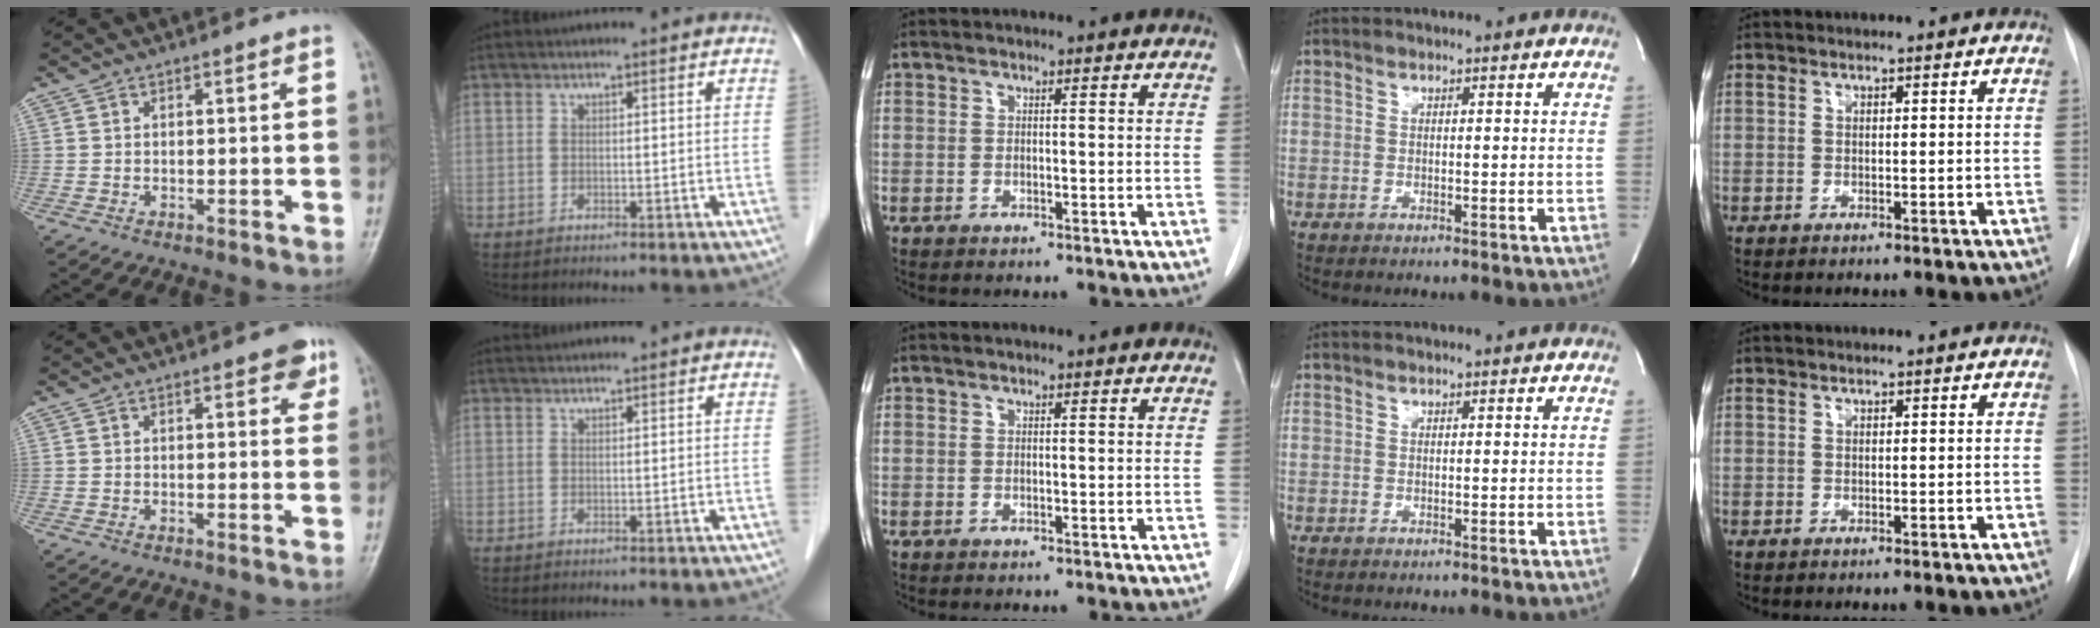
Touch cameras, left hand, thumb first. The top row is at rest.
{"thumb": {"total": 3.3, "force": [2.0, 1.6, 2.1], "torque": [-0.002, -0.006, 0.018]}, "index": {"total": 2.2, "force": [2.1, 0.1, 0.5], "torque": [-0.006, 0.028, 0.034]}}